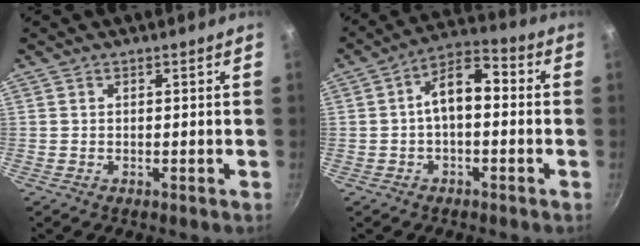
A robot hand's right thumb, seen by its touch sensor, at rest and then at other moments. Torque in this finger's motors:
{"motor_torque": [1.72, 3.13, 1.23, -0.41, 0.01]}